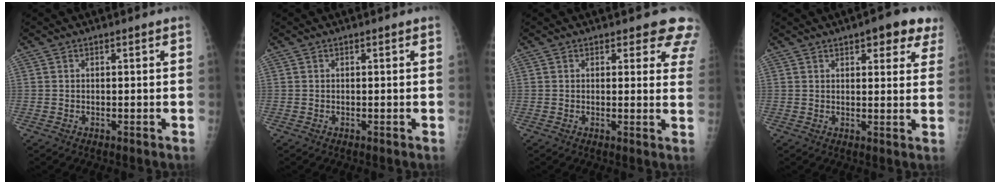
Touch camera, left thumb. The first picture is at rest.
{"total": 0.0}
{"total": 7.2, "force": [6.1, 3.1, 2.3], "torque": [0.023, -0.026, 0.040]}
{"total": 8.3, "force": [5.0, 3.3, 5.8], "torque": [-0.035, -0.015, 0.056]}